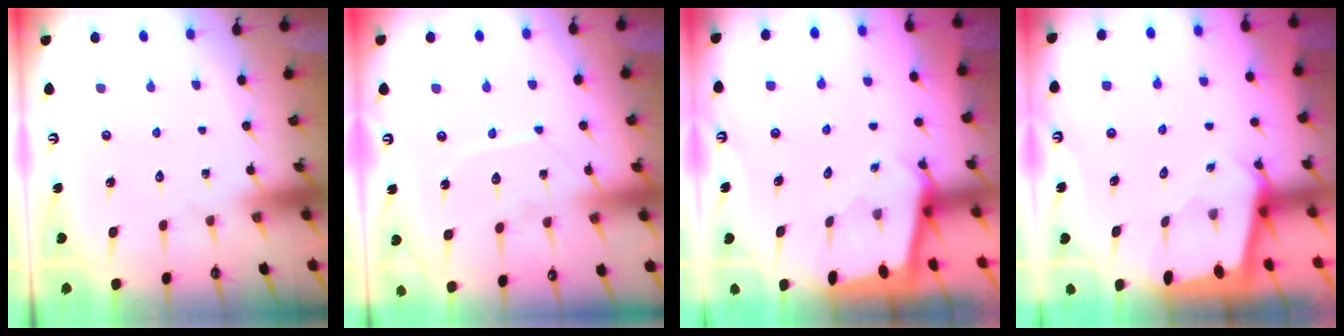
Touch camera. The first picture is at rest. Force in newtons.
{"total": 7.3, "press": 7.3, "slide": 0.3}
{"total": 1.6, "press": 1.6, "slide": 0.2}
{"total": 1.5, "press": 1.5, "slide": 0.2}